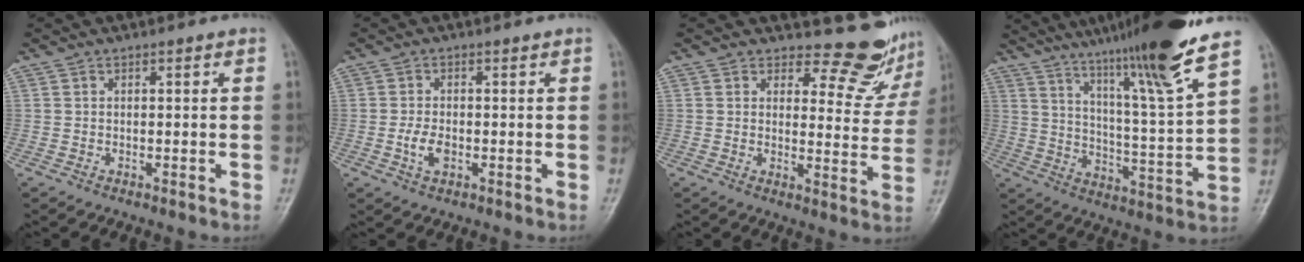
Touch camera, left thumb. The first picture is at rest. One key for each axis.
{"total": 3.3, "fx": -0.7, "fy": 1.9, "fz": 2.6, "tx": -0.051, "ty": 0.000, "tz": -0.013}
{"total": 9.6, "fx": 9.1, "fy": 3.1, "fz": 0.4, "tx": 0.032, "ty": -0.094, "tz": 0.094}
{"total": 20.7, "fx": 15.7, "fy": -0.6, "fz": 13.5, "tx": -0.203, "ty": -0.088, "tz": 0.242}